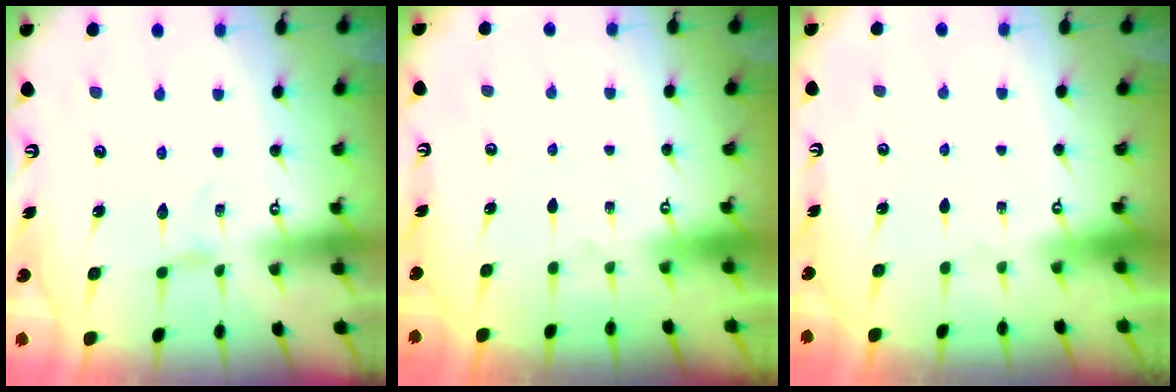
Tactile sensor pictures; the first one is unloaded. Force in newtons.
{"total": 0.0}
{"total": 0.0}